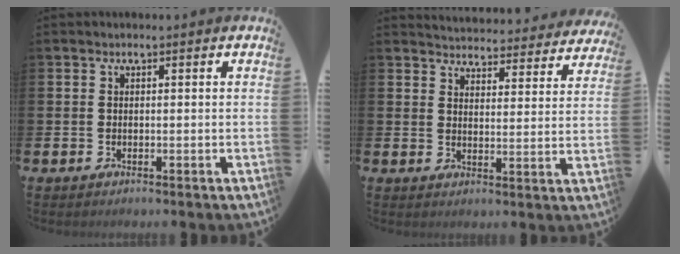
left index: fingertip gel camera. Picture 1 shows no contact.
{"total": 4.3, "force": [4.2, 0.7, 0.2], "torque": [-0.018, -0.036, 0.071]}